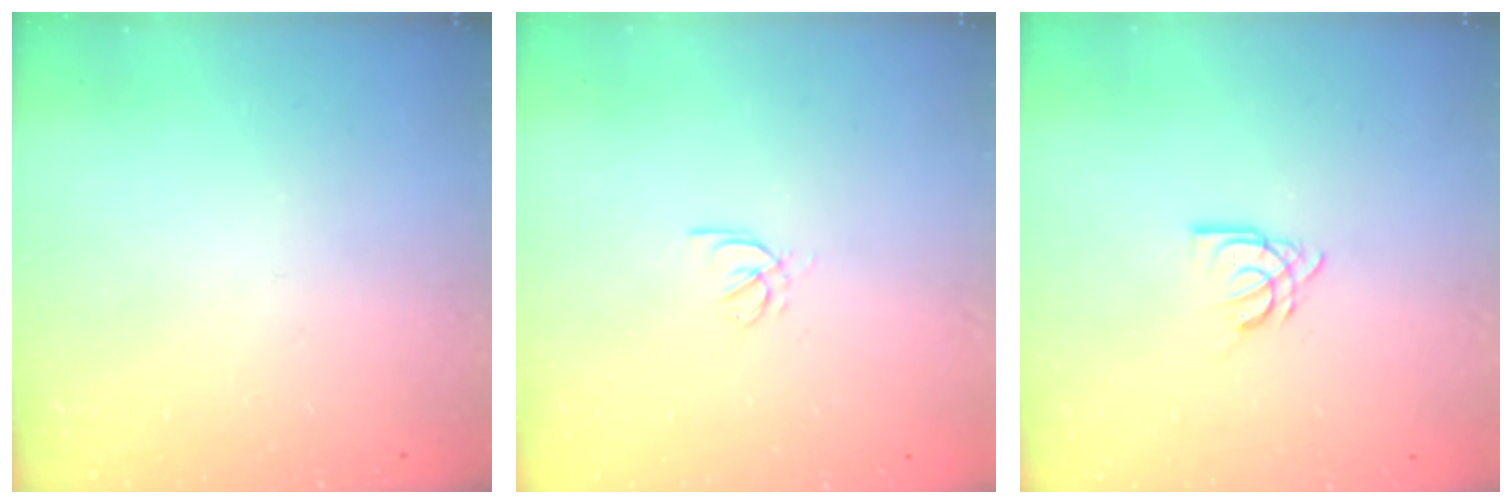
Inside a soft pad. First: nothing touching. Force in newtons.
{"total": 2.4, "press": 2.4, "slide": 0.5}
{"total": 8.3, "press": 8.3, "slide": 1.0}